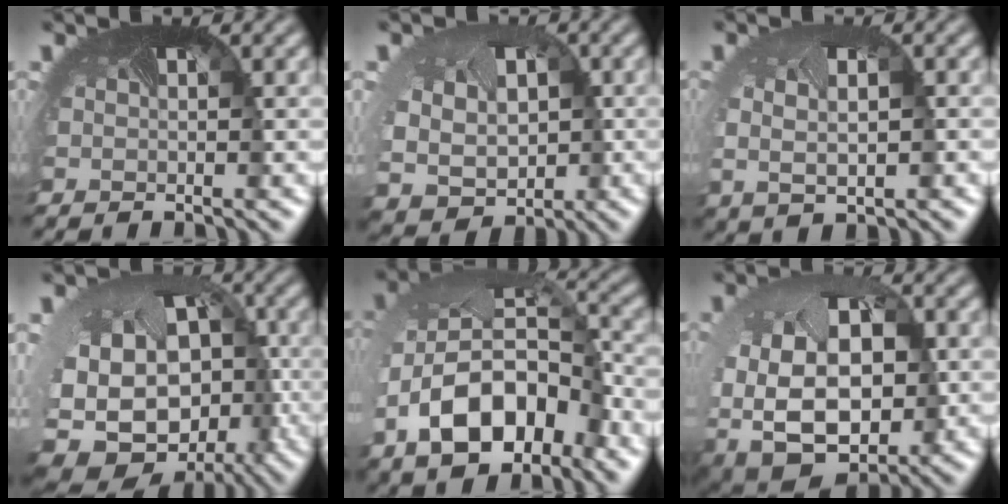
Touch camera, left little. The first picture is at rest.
{"total": 7.2, "force": [-0.5, 6.1, 3.7], "torque": [-0.078, -0.030, -0.008]}
{"total": 2.8, "force": [-0.2, 1.8, 2.2], "torque": [-0.043, -0.003, 0.009]}
{"total": 15.6, "force": [-3.8, 11.2, 10.1], "torque": [-0.210, -0.065, -0.017]}
{"total": 10.8, "force": [-4.3, 6.0, 7.8], "torque": [-0.169, -0.022, -0.075]}
{"total": 12.9, "force": [-2.1, 9.9, 8.1], "torque": [-0.164, -0.038, -0.015]}